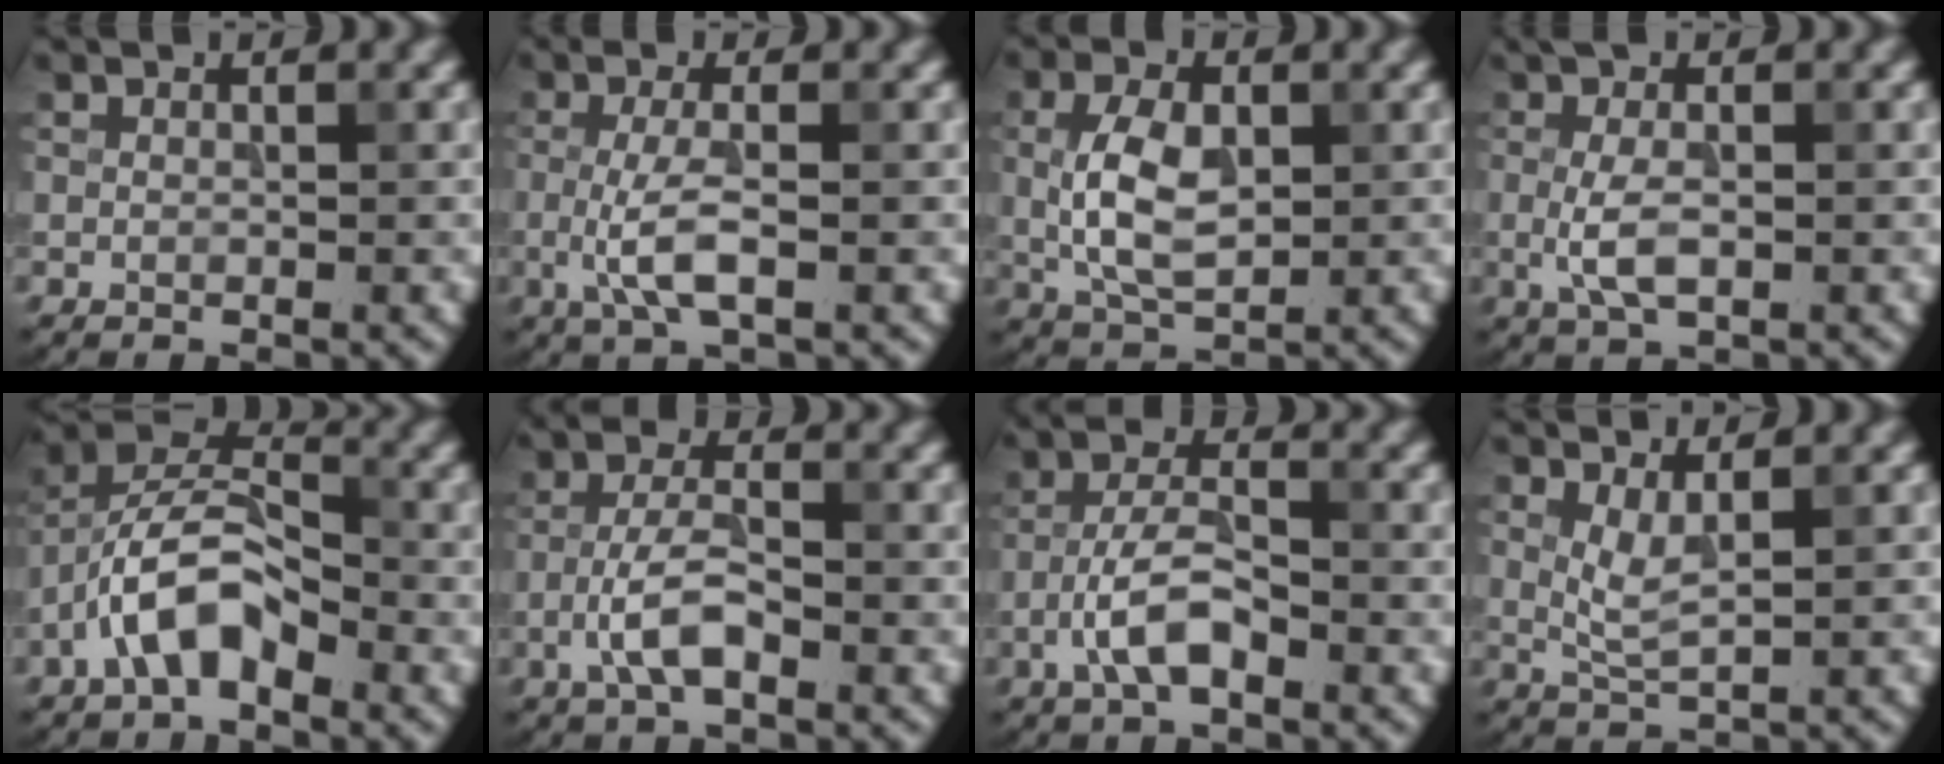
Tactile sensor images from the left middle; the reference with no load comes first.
{"total": 3.7, "force": [-0.7, 0.9, 3.5], "torque": [-0.077, -0.006, -0.016]}
{"total": 5.3, "force": [0.2, 3.0, 4.4], "torque": [-0.098, 0.003, 0.008]}
{"total": 3.2, "force": [-0.1, 1.1, 3.0], "torque": [-0.068, -0.002, -0.004]}
{"total": 6.1, "force": [-3.0, 3.0, 4.4], "torque": [-0.079, 0.018, -0.061]}
{"total": 3.9, "force": [-1.7, 1.4, 3.2], "torque": [-0.065, 0.008, -0.040]}
{"total": 4.4, "force": [-2.0, 1.7, 3.5], "torque": [-0.067, 0.011, -0.046]}
{"total": 2.1, "force": [0.9, 0.5, 1.9], "torque": [-0.042, -0.007, 0.021]}